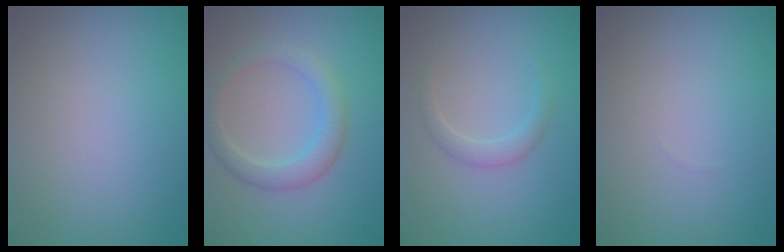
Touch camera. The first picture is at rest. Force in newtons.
{"total": 2.9, "press": 2.9, "slide": 0.2}
{"total": 1.4, "press": 1.4, "slide": 0.0}
{"total": 0.0}